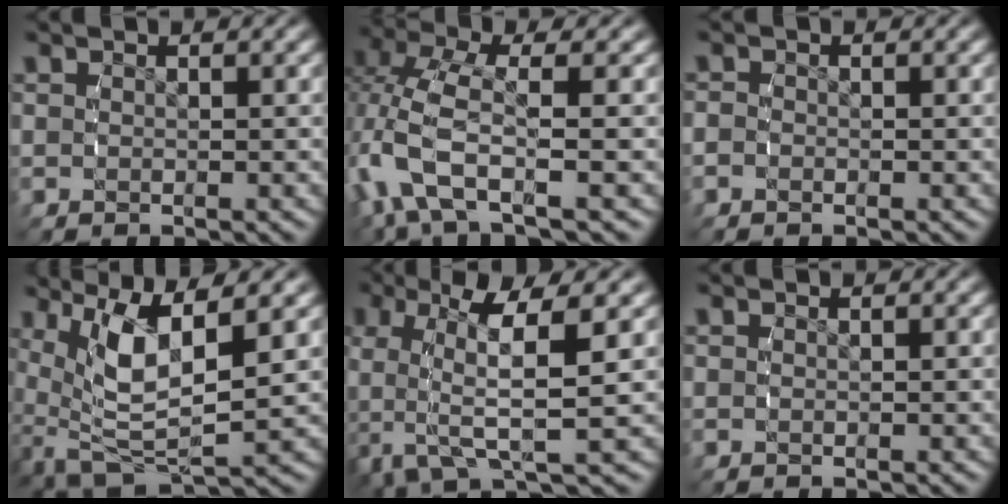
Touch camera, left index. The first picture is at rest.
{"total": 5.2, "force": [-1.1, 2.2, 4.6], "torque": [-0.148, -0.023, -0.008]}
{"total": 1.3, "force": [-0.8, 1.1, 0.1], "torque": [-0.010, -0.001, -0.020]}
{"total": 6.9, "force": [-1.3, 3.7, 5.7], "torque": [-0.127, -0.037, 0.000]}
{"total": 6.7, "force": [0.2, 2.3, 6.3], "torque": [-0.129, -0.011, 0.010]}
{"total": 0.0}